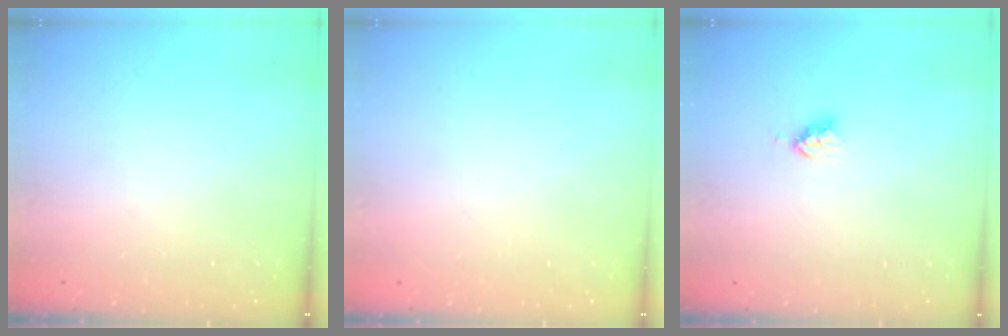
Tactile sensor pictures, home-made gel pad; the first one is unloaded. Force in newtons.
{"total": 0.0}
{"total": 4.0, "press": 3.9, "slide": 0.4}